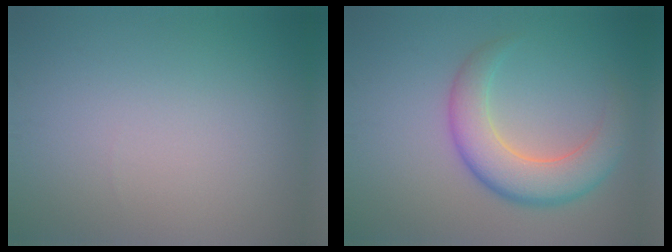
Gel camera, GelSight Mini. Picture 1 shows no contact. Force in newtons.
{"total": 6.0, "press": 6.0, "slide": 0.3}